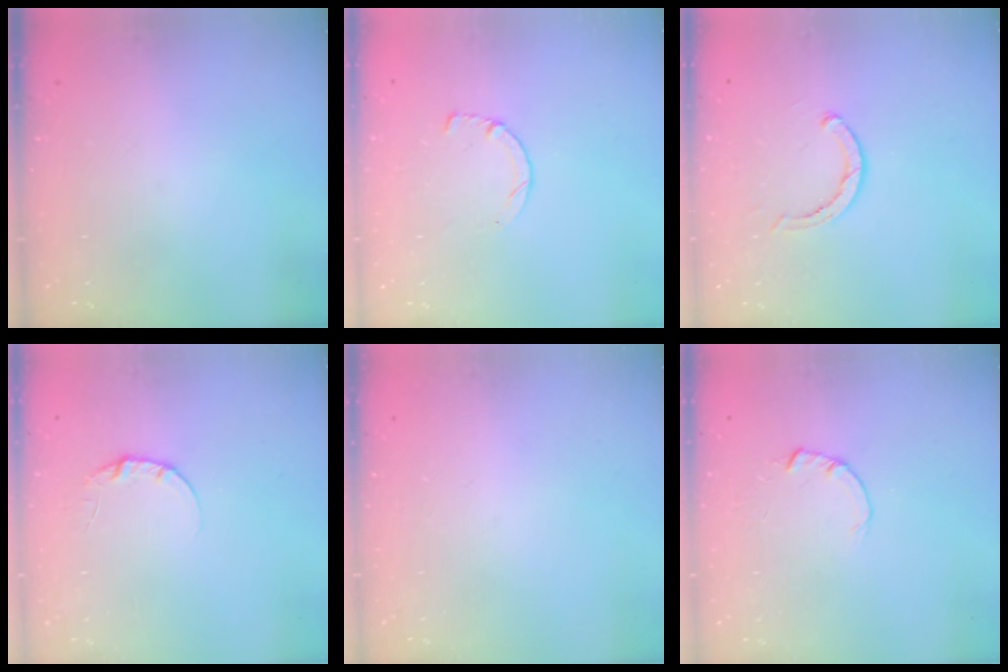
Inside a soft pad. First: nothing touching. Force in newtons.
{"total": 2.5, "press": 2.5, "slide": 0.3}
{"total": 2.8, "press": 2.8, "slide": 0.2}
{"total": 4.0, "press": 4.0, "slide": 0.4}
{"total": 0.0}
{"total": 1.8, "press": 1.7, "slide": 0.3}